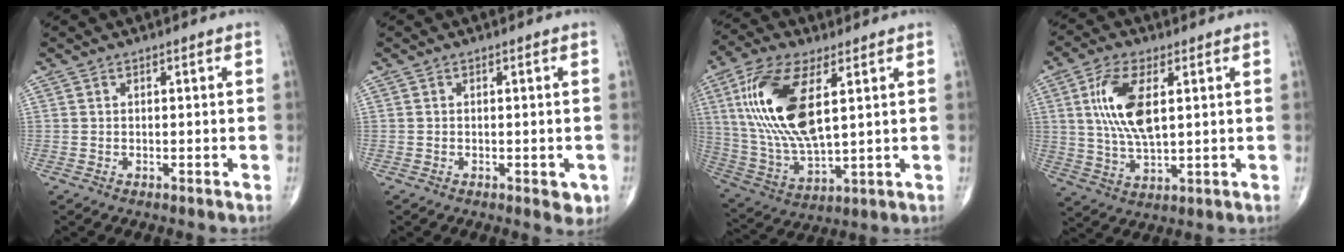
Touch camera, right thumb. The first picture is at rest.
{"total": 2.6, "force": [-0.9, 1.3, 2.1], "torque": [-0.013, -0.002, -0.009]}
{"total": 19.1, "force": [5.1, 8.1, 16.6], "torque": [-0.346, -0.018, 0.100]}
{"total": 11.5, "force": [2.7, 5.0, 10.0], "torque": [-0.200, -0.009, 0.055]}